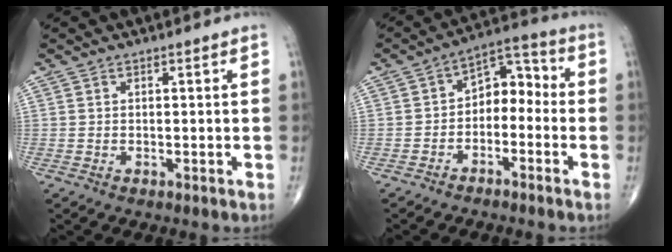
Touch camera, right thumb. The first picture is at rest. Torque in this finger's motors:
{"motor_torque": [-0.40, 0.11, 0.37, -0.01, 0.02]}